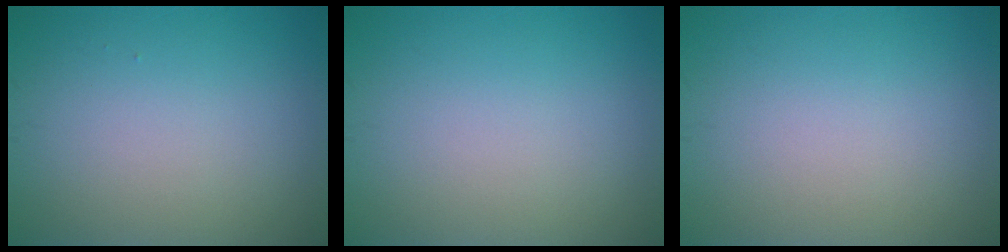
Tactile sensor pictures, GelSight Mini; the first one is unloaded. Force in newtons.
{"total": 0.0}
{"total": 0.0}